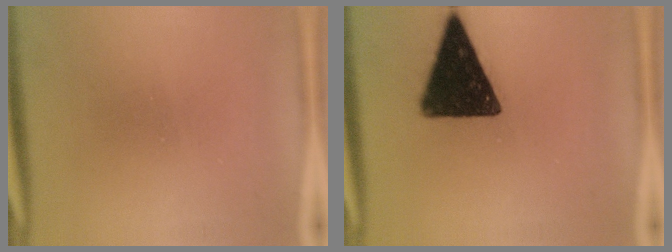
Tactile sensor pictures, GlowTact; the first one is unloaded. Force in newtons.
{"total": 15.6}